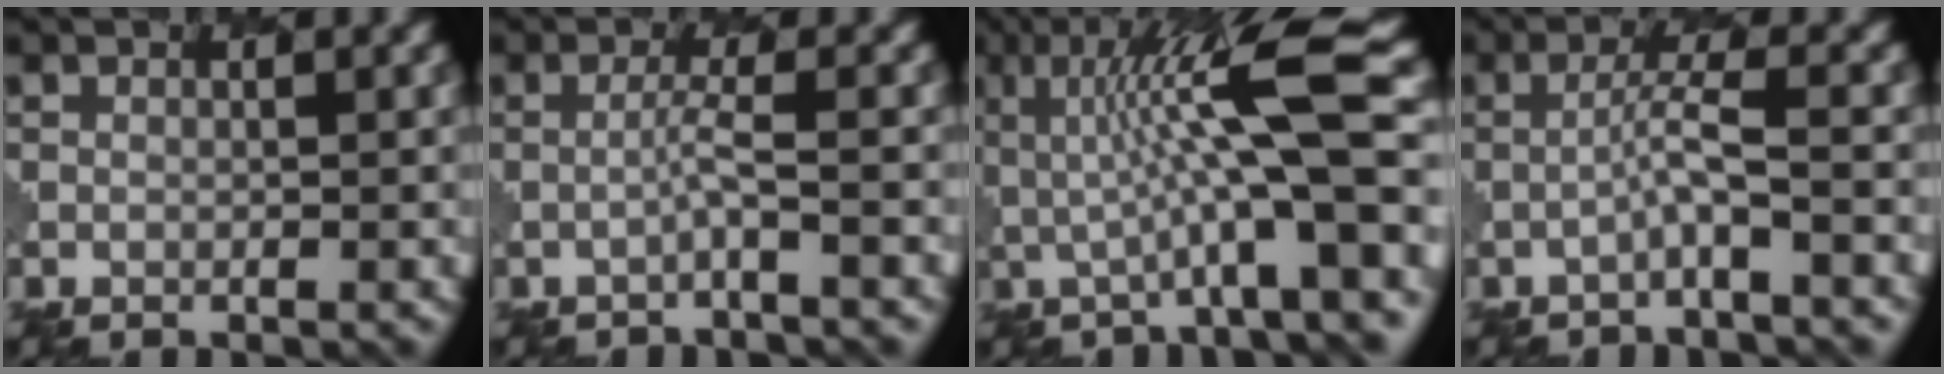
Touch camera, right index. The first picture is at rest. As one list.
[{"total": 1.4, "force": [-0.5, -0.1, 1.3], "torque": [-0.027, 0.005, -0.015]}, {"total": 10.0, "force": [0.9, 1.7, 9.8], "torque": [-0.141, 0.014, 0.015]}, {"total": 2.3, "force": [-0.7, 0.0, 2.1], "torque": [-0.041, 0.011, -0.022]}]